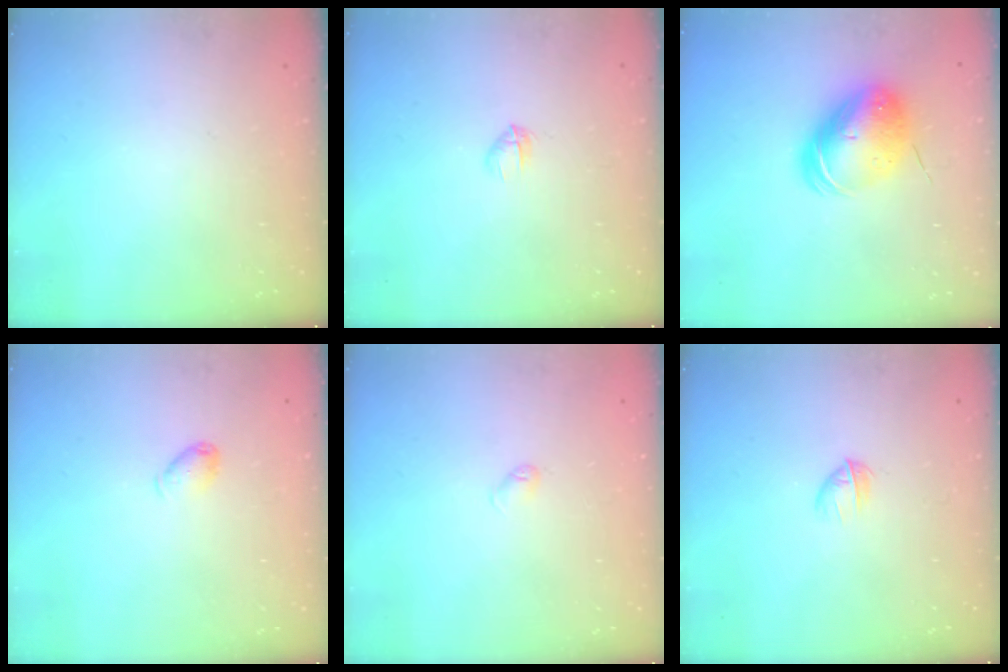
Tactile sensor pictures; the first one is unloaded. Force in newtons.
{"total": 2.8, "press": 2.7, "slide": 0.7}
{"total": 10.7, "press": 10.4, "slide": 2.1}
{"total": 5.2, "press": 5.1, "slide": 0.9}
{"total": 2.9, "press": 2.8, "slide": 0.5}
{"total": 3.3, "press": 3.2, "slide": 1.0}